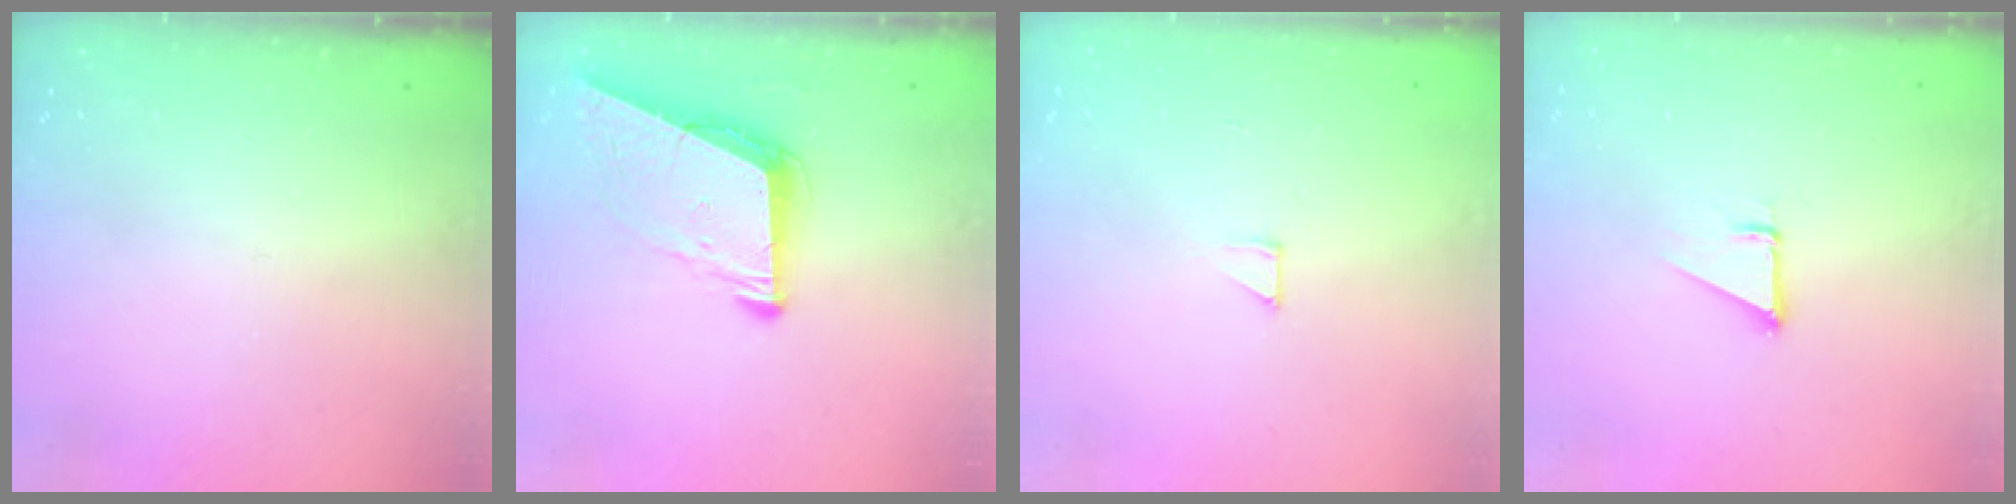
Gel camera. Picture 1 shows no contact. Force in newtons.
{"total": 9.1, "press": 8.4, "slide": 3.5}
{"total": 2.1, "press": 2.1, "slide": 0.1}
{"total": 1.9, "press": 1.9, "slide": 0.0}